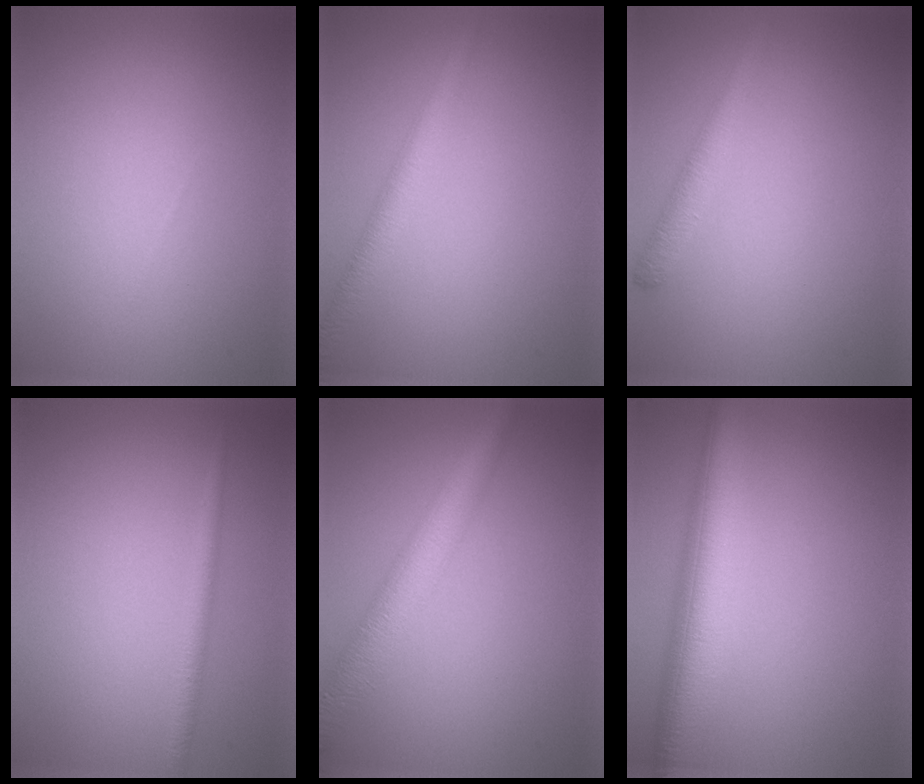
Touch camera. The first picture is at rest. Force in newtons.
{"total": 2.8, "press": 2.8, "slide": 0.1}
{"total": 2.2, "press": 2.2, "slide": 0.1}
{"total": 1.5, "press": 1.5, "slide": 0.1}
{"total": 5.6, "press": 5.6, "slide": 0.1}
{"total": 7.7, "press": 7.7, "slide": 0.4}